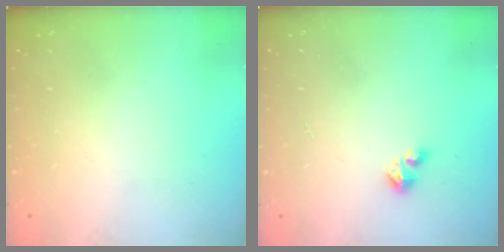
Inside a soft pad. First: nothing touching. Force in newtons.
{"total": 2.1, "press": 2.1, "slide": 0.2}